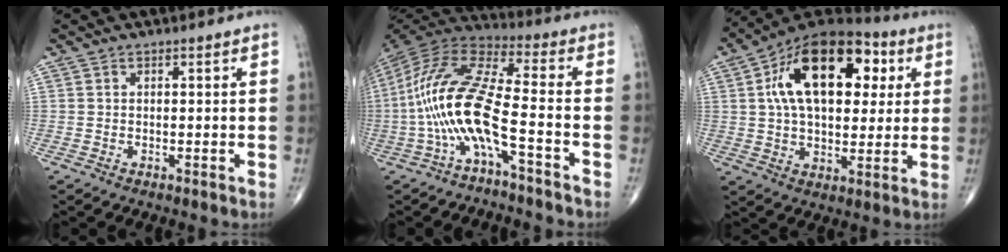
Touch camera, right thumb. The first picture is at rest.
{"total": 16.0, "force": [-5.0, 3.8, 14.7], "torque": [-0.332, 0.067, -0.099]}
{"total": 22.4, "force": [5.9, 12.8, 17.4], "torque": [-0.252, 0.013, 0.087]}